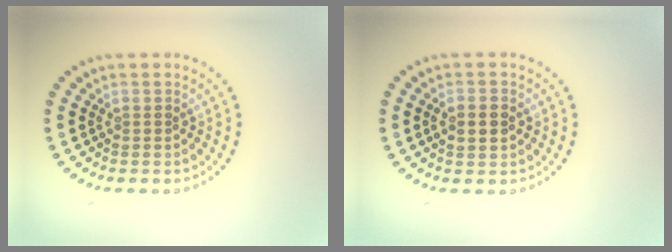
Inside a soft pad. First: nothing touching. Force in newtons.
{"total": 2.9, "press": 2.9, "slide": 0.2}